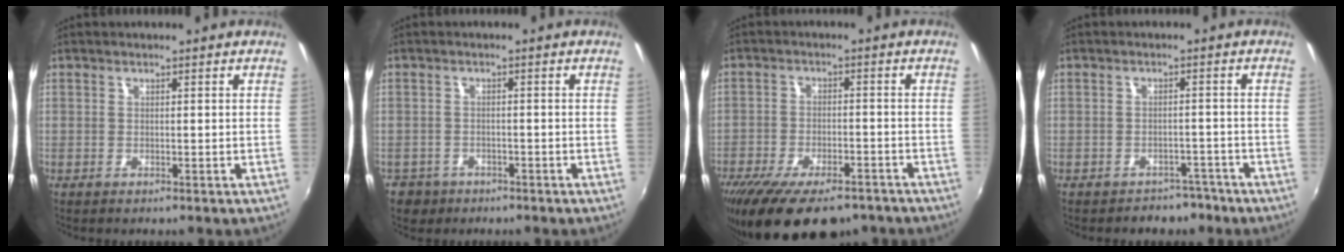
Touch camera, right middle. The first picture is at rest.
{"total": 4.6, "force": [-2.7, 3.6, 1.2], "torque": [-0.041, -0.002, -0.040]}
{"total": 17.4, "force": [-12.7, 6.6, 9.9], "torque": [-0.202, -0.040, -0.190]}
{"total": 5.3, "force": [-4.3, 3.0, 0.9], "torque": [-0.016, 0.011, -0.050]}